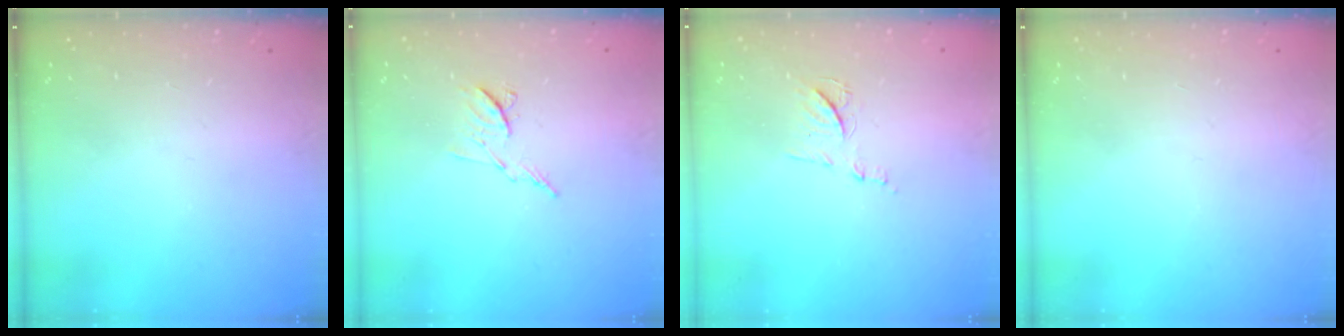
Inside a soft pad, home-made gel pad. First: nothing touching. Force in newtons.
{"total": 6.8, "press": 6.7, "slide": 0.8}
{"total": 7.6, "press": 7.6, "slide": 0.6}
{"total": 0.0}